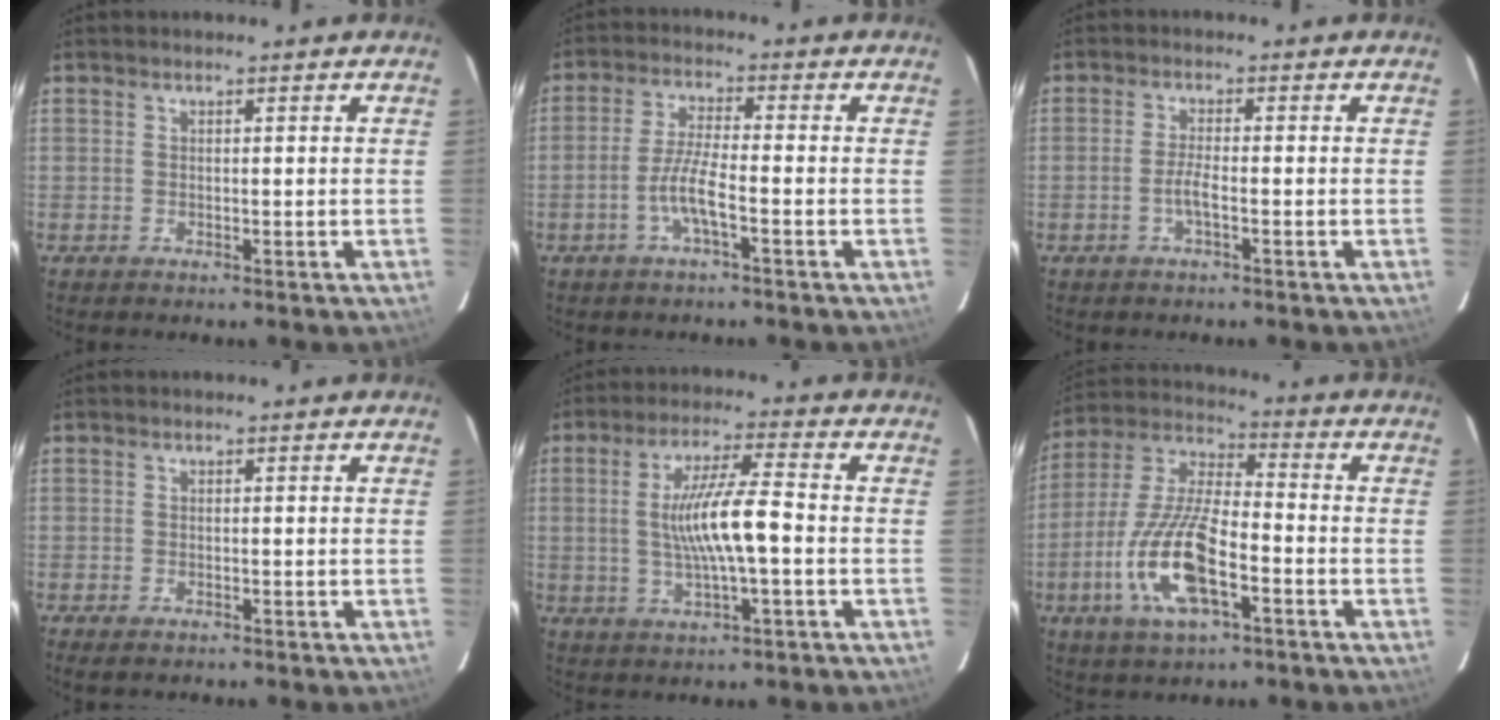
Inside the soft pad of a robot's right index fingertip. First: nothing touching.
{"total": 5.3, "force": [-2.4, 0.4, 4.7], "torque": [-0.101, 0.001, -0.046]}
{"total": 2.3, "force": [-1.1, 0.1, 2.1], "torque": [-0.043, -0.001, -0.020]}
{"total": 1.8, "force": [-1.3, 0.8, 0.9], "torque": [-0.020, -0.005, -0.024]}
{"total": 10.0, "force": [-1.0, 1.1, 9.9], "torque": [-0.183, 0.000, -0.015]}
{"total": 16.0, "force": [-6.1, 5.5, 13.7], "torque": [-0.292, -0.010, -0.118]}